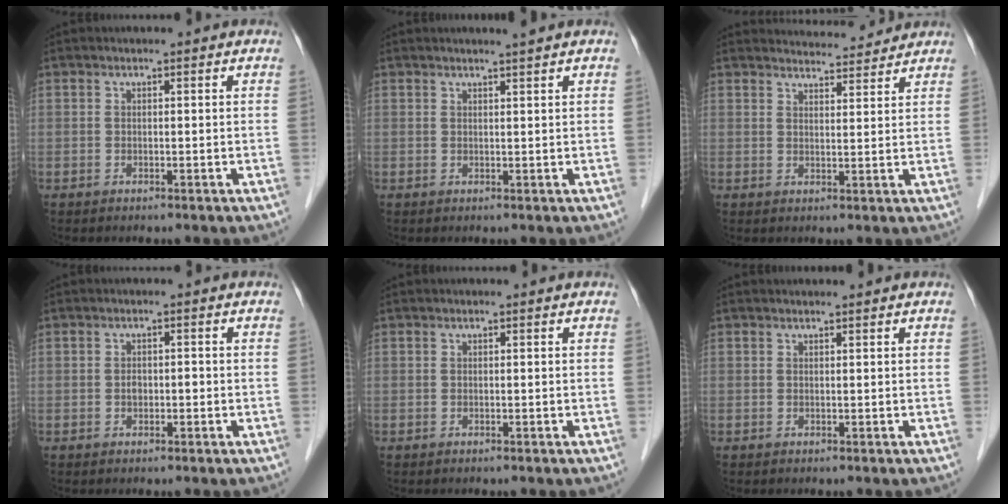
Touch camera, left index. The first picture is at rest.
{"total": 1.5, "force": [1.3, -0.5, 0.5], "torque": [-0.012, -0.005, 0.025]}
{"total": 6.6, "force": [6.5, 0.7, 0.6], "torque": [-0.012, 0.013, 0.084]}
{"total": 1.3, "force": [-0.3, 0.9, 0.9], "torque": [-0.016, 0.003, -0.004]}
{"total": 0.0}
{"total": 0.8, "force": [0.8, 0.0, 0.2], "torque": [-0.006, 0.009, 0.015]}